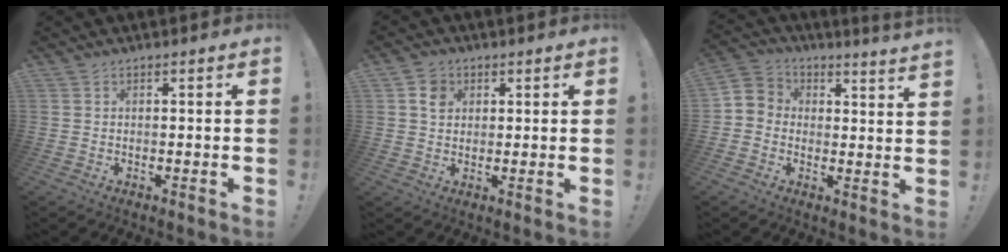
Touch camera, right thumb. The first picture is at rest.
{"total": 4.9, "force": [1.7, 4.2, 1.7], "torque": [-0.012, -0.005, 0.029]}
{"total": 4.1, "force": [1.2, 3.5, 1.8], "torque": [-0.029, -0.007, 0.026]}